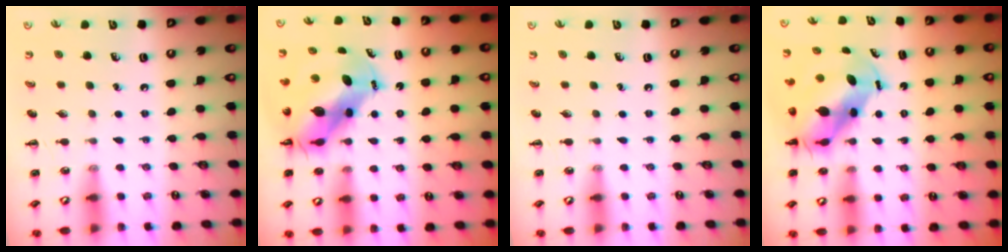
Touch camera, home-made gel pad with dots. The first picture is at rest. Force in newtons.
{"total": 12.4, "press": 11.7, "slide": 3.9}
{"total": 0.0}
{"total": 8.2, "press": 8.0, "slide": 1.9}